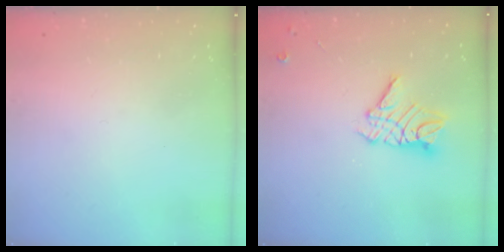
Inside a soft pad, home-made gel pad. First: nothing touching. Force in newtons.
{"total": 10.3, "press": 10.3, "slide": 0.9}